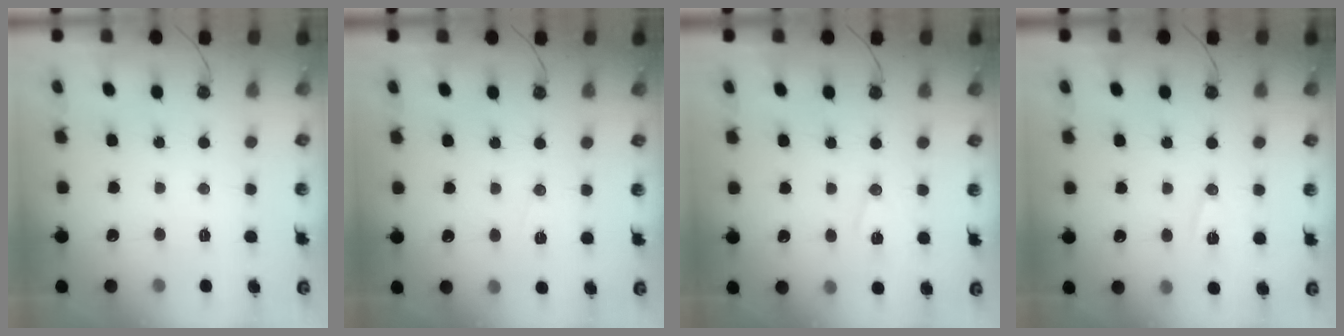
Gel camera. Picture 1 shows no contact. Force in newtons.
{"total": 6.4, "press": 4.6, "slide": 4.5}
{"total": 7.2, "press": 7.1, "slide": 0.8}
{"total": 7.4, "press": 6.7, "slide": 3.2}